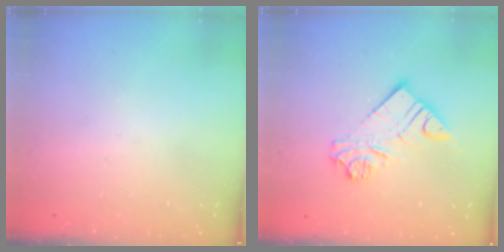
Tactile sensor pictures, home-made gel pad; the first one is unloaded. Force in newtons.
{"total": 13.3, "press": 13.3, "slide": 1.4}